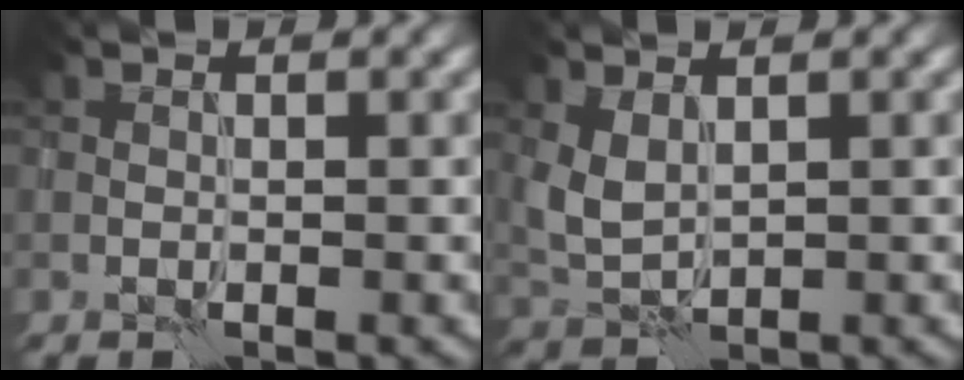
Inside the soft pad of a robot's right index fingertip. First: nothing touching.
{"total": 2.6, "force": [1.0, 1.3, 2.0], "torque": [-0.053, 0.002, 0.025]}